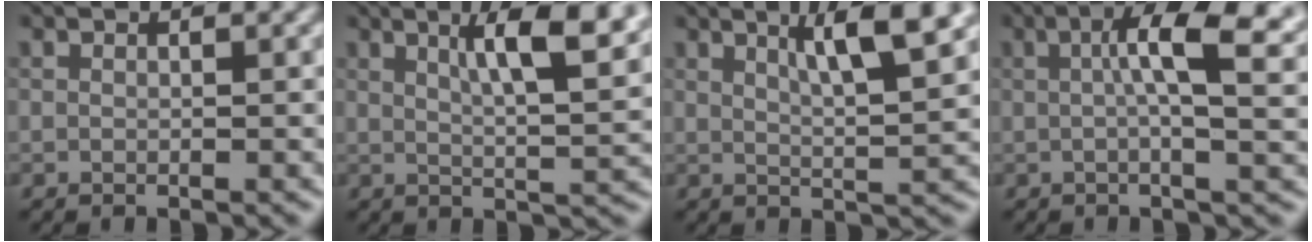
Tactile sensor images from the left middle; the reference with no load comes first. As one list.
[{"total": 7.6, "force": [3.5, 1.8, 6.6], "torque": [-0.085, 0.009, 0.054]}, {"total": 5.6, "force": [2.8, 0.9, 4.8], "torque": [-0.071, 0.004, 0.045]}, {"total": 7.7, "force": [1.8, 2.1, 7.2], "torque": [-0.106, 0.012, 0.023]}]